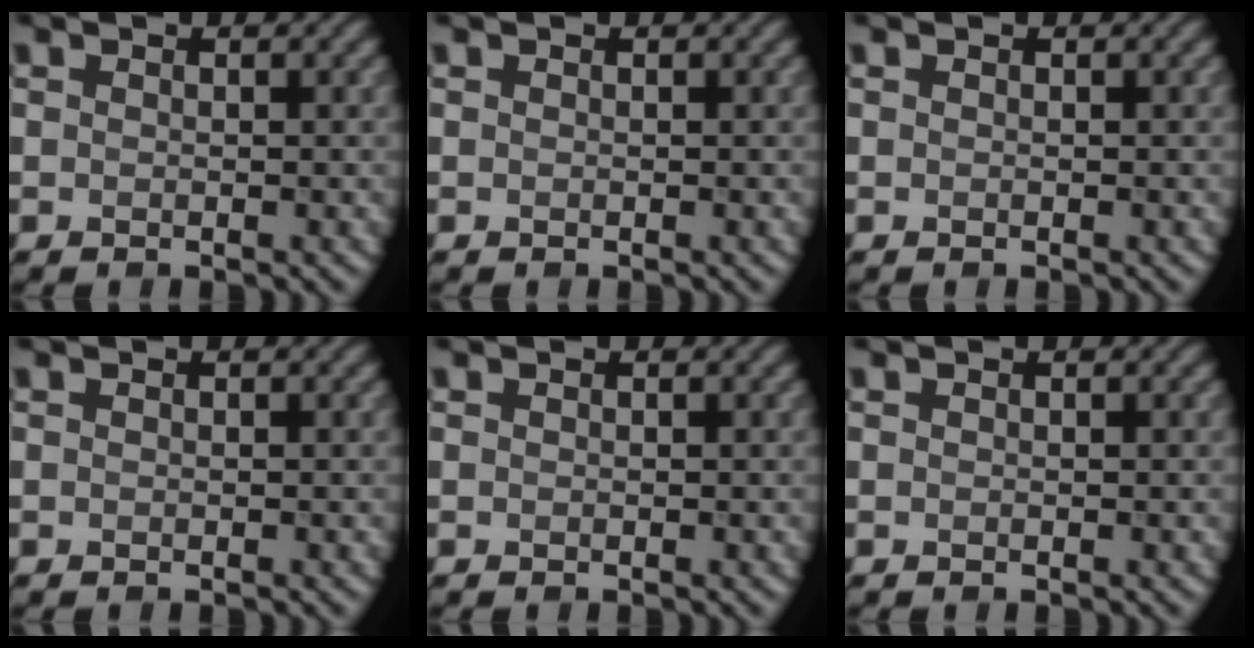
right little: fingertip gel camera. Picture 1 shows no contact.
{"total": 0.0}
{"total": 0.0}
{"total": 0.0}
{"total": 0.0}
{"total": 0.0}